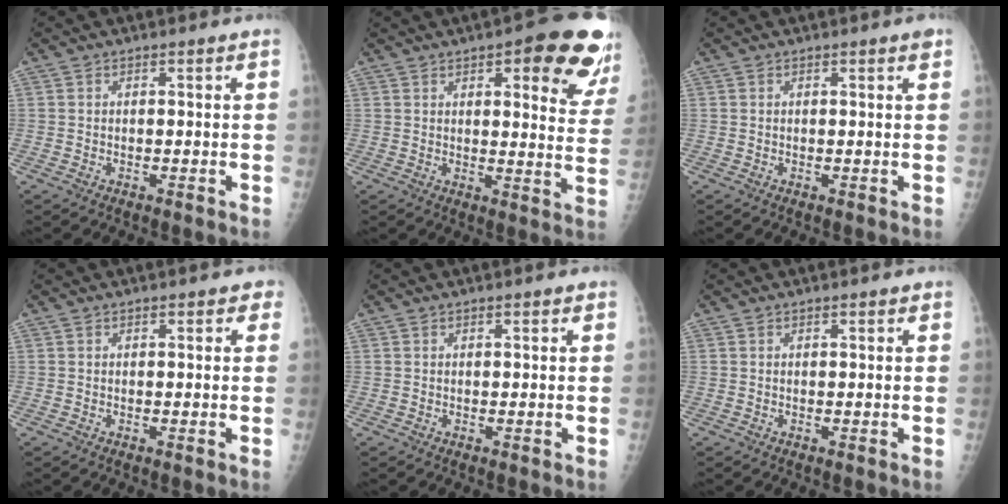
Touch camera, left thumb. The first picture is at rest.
{"total": 17.7, "force": [9.4, 5.5, 13.9], "torque": [-0.130, -0.040, 0.105]}
{"total": 1.0, "force": [0.6, 0.1, 0.8], "torque": [-0.011, -0.002, 0.007]}
{"total": 2.0, "force": [0.9, 1.1, 1.4], "torque": [-0.002, 0.001, 0.009]}
{"total": 1.0, "force": [0.6, 0.3, 0.7], "torque": [-0.010, 0.000, 0.007]}
{"total": 0.8, "force": [0.5, 0.2, 0.6], "torque": [-0.008, 0.000, 0.006]}